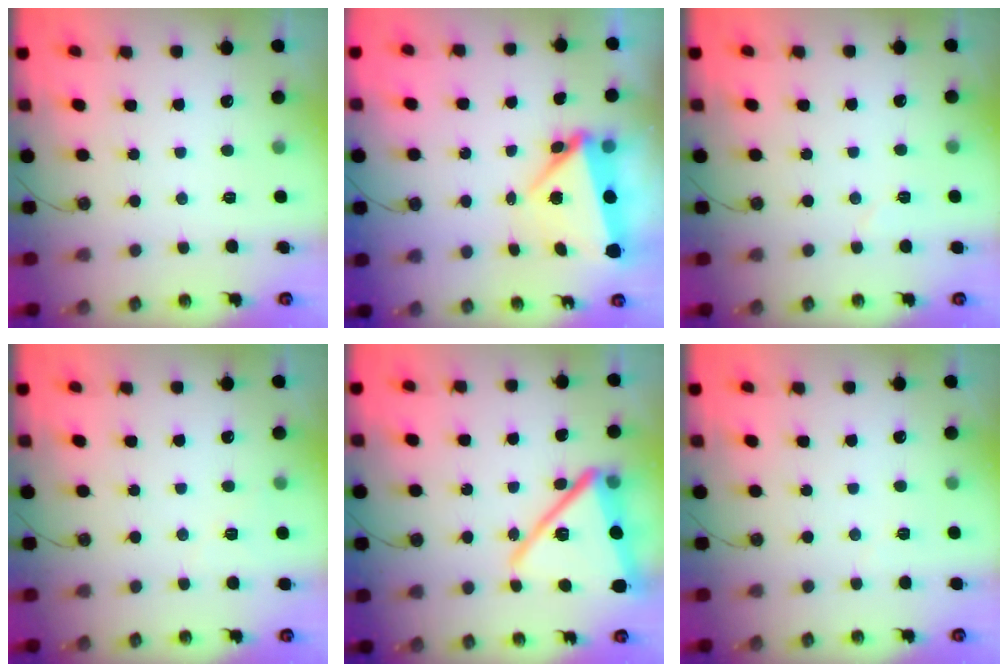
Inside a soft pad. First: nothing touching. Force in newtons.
{"total": 11.4, "press": 5.4, "slide": 10.1}
{"total": 3.9, "press": 3.8, "slide": 1.2}
{"total": 4.1, "press": 3.6, "slide": 2.0}
{"total": 20.5, "press": 20.4, "slide": 1.4}
{"total": 2.2, "press": 2.2, "slide": 0.7}